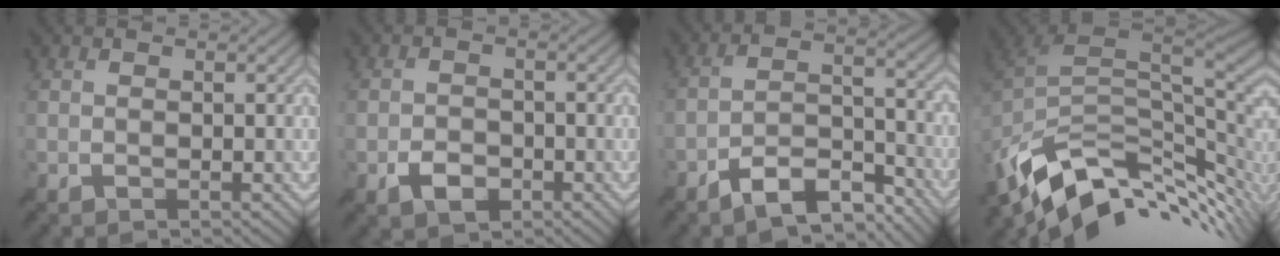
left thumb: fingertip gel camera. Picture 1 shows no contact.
{"total": 3.1, "force": [-1.8, 1.9, 1.6], "torque": [-0.028, -0.004, -0.033]}
{"total": 9.1, "force": [-7.2, 2.6, 4.9], "torque": [-0.081, 0.004, -0.136]}
{"total": 13.5, "force": [-3.8, 7.7, 10.4], "torque": [-0.226, -0.026, -0.055]}